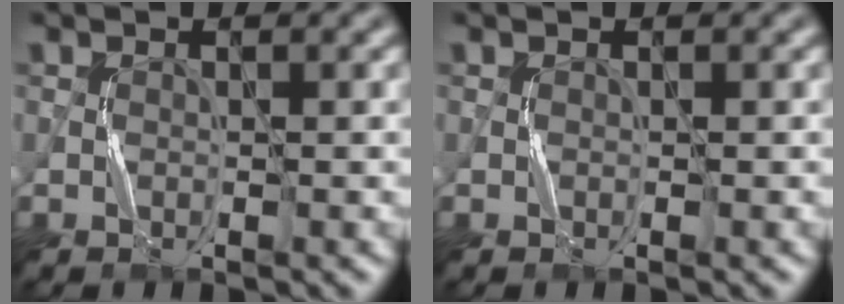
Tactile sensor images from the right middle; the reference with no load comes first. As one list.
[{"total": 0.0}]